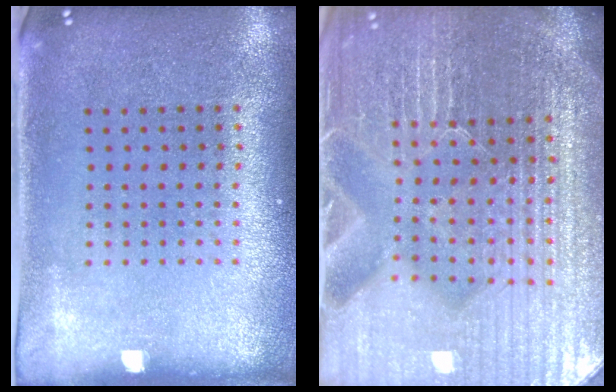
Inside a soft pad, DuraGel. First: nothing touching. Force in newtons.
{"total": 6.0, "press": 5.5, "slide": 2.5}